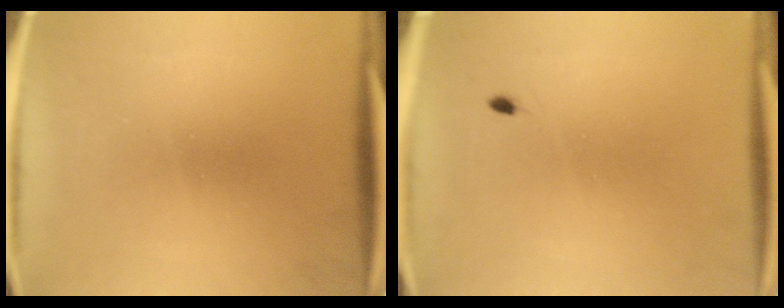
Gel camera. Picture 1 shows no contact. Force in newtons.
{"total": 0.5}